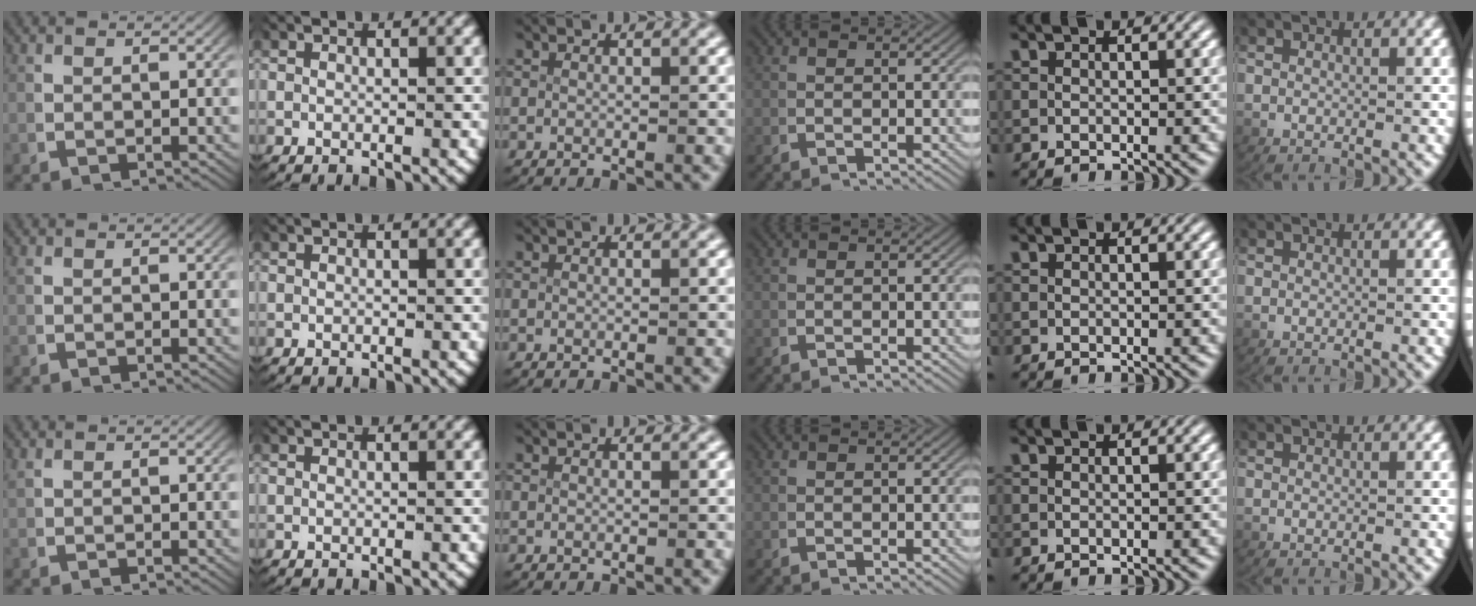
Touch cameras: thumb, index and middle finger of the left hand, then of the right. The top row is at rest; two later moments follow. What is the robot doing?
{"motion": "lift_and_place", "object": "paper"}